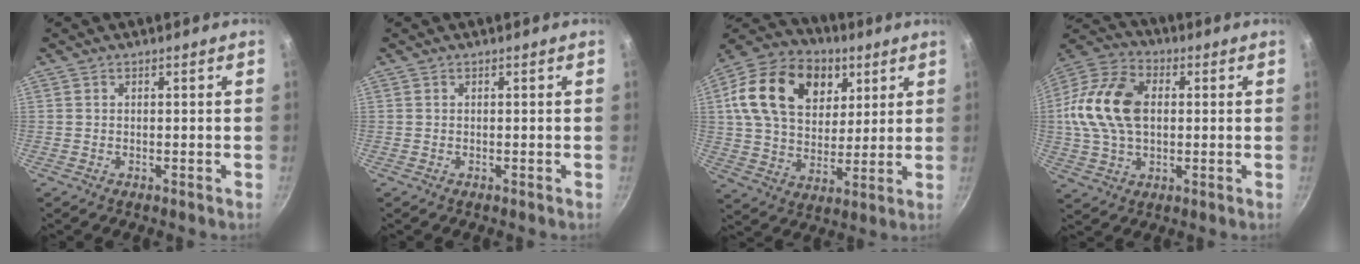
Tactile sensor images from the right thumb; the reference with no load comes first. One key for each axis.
{"total": 0.0}
{"total": 21.9, "fx": 7.7, "fy": 15.5, "fz": 13.4, "tx": -0.215, "ty": -0.003, "tz": 0.125}
{"total": 17.0, "fx": 1.5, "fy": 11.4, "fz": 12.6, "tx": -0.232, "ty": 0.025, "tz": 0.014}